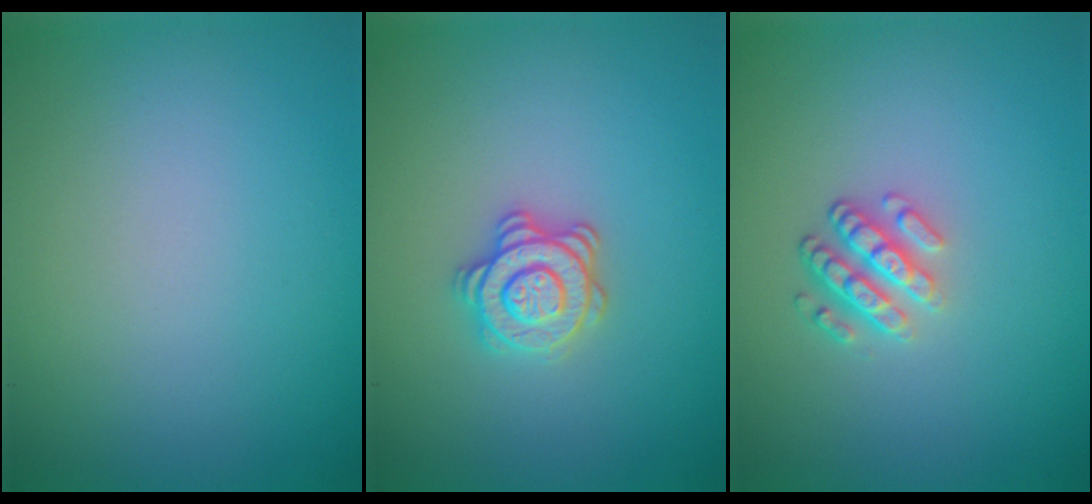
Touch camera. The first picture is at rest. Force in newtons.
{"total": 3.1, "press": 2.8, "slide": 1.3}
{"total": 2.8, "press": 2.3, "slide": 1.5}